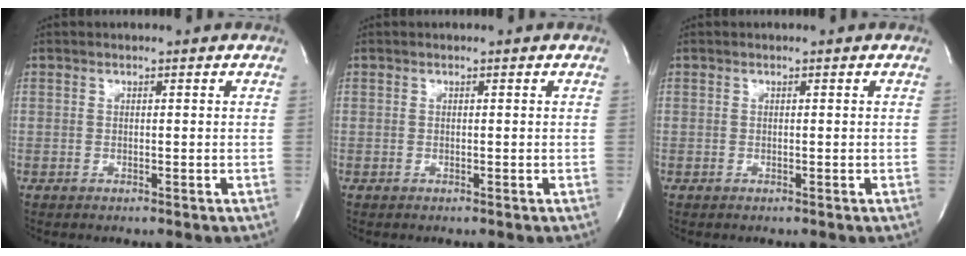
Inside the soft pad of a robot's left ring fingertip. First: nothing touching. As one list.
[{"total": 0.0}, {"total": 0.0}]